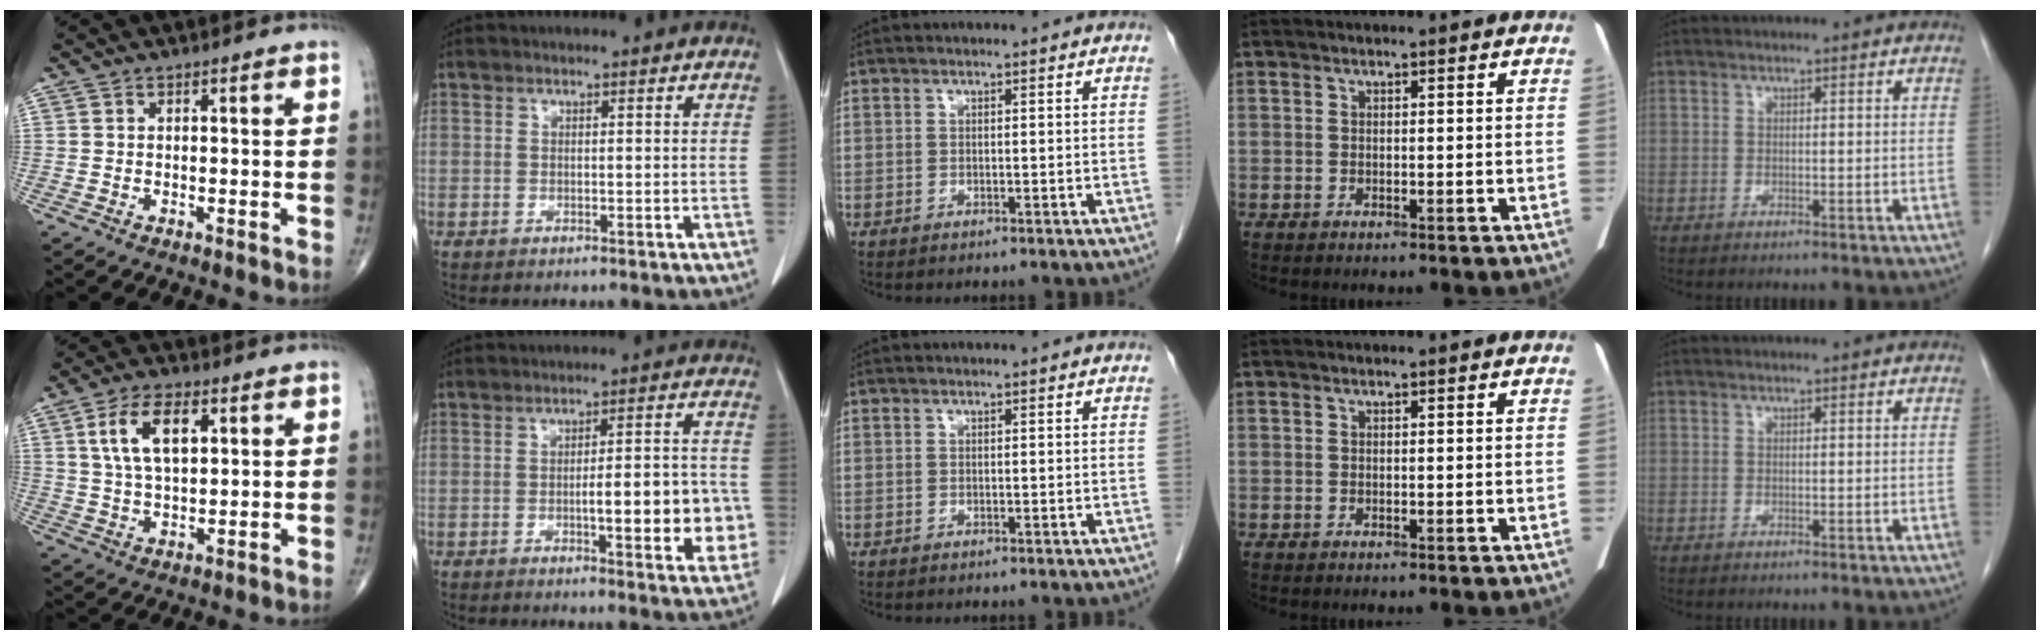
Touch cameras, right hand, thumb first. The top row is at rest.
{"thumb": {"total": 10.0, "force": [3.2, 5.0, 8.0], "torque": [-0.143, -0.003, 0.061]}, "index": {"total": 11.8, "force": [-2.2, 2.7, 11.3], "torque": [-0.139, 0.012, -0.023]}}